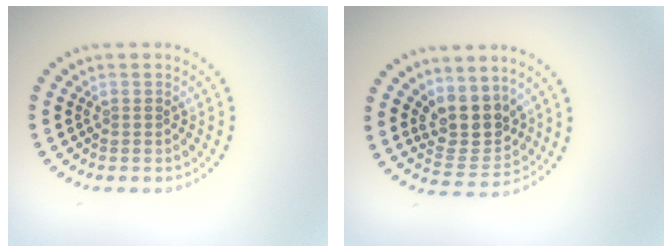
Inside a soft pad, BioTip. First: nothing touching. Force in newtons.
{"total": 4.1, "press": 3.6, "slide": 1.9}